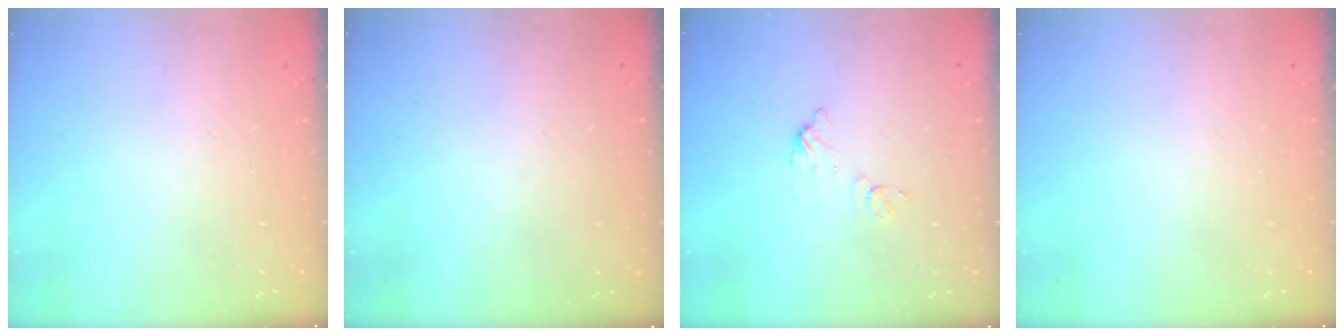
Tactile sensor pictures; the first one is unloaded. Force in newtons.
{"total": 3.3, "press": 3.1, "slide": 1.1}
{"total": 6.9, "press": 6.8, "slide": 0.5}
{"total": 0.0}